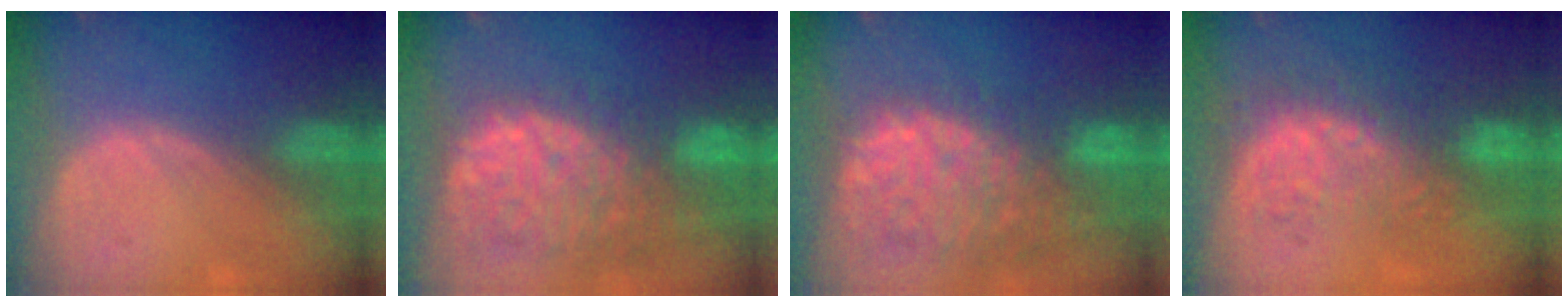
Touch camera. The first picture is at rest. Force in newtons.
{"total": 13.6, "press": 11.4, "slide": 7.4}
{"total": 13.8, "press": 11.6, "slide": 7.5}
{"total": 9.1, "press": 8.7, "slide": 2.6}